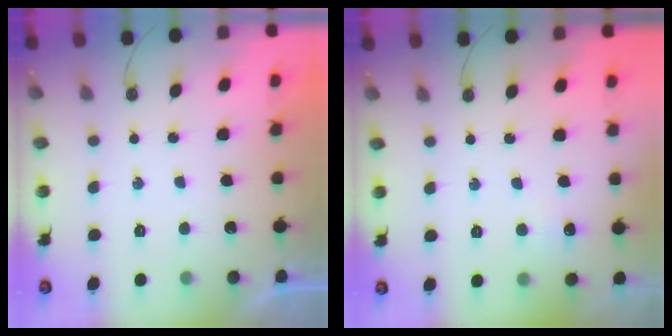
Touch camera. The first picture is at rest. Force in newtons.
{"total": 3.7, "press": 3.7, "slide": 0.5}